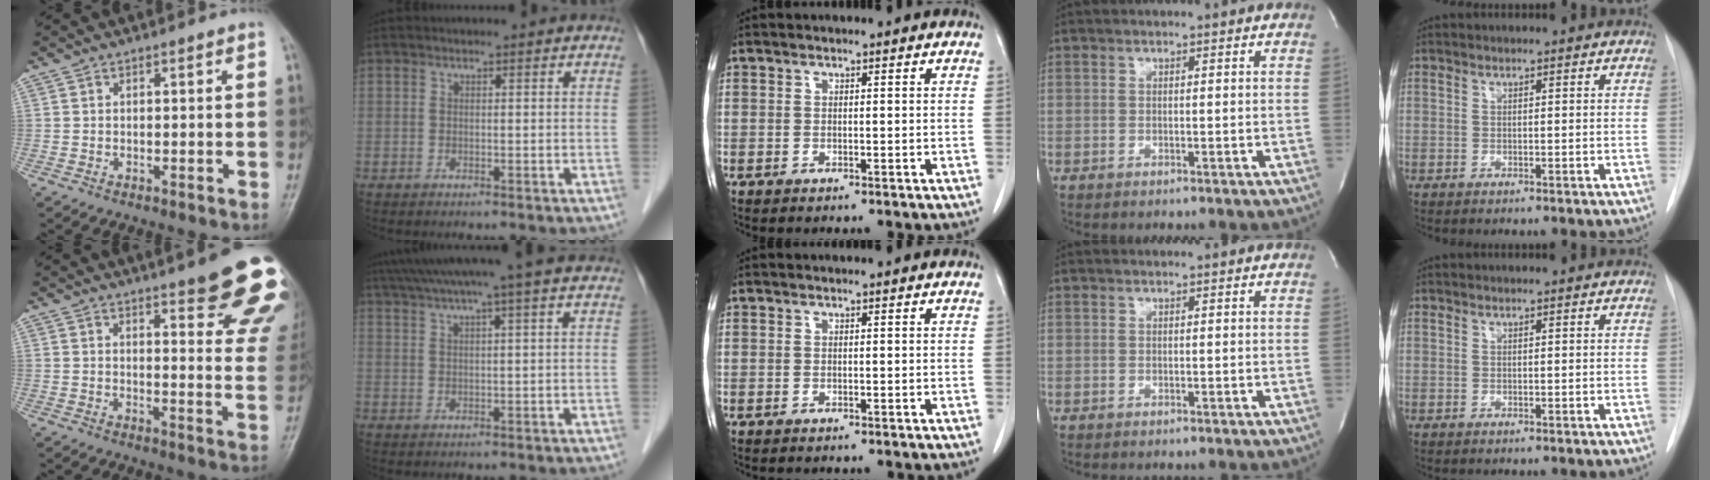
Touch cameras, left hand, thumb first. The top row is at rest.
{"thumb": {"total": 20.9, "force": [14.3, 5.1, 14.4], "torque": [-0.141, -0.058, 0.160]}, "index": {"total": 8.7, "force": [7.0, -1.4, 5.0], "torque": [-0.084, 0.032, 0.095]}}